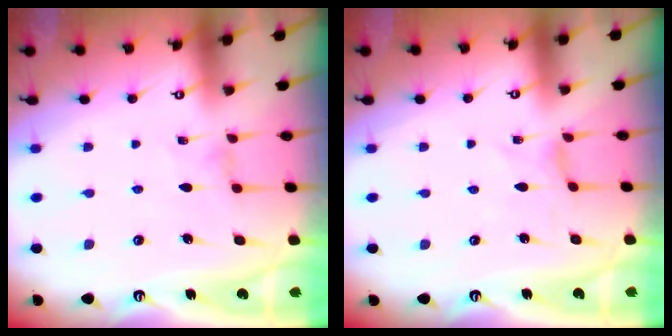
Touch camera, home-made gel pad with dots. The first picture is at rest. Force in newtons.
{"total": 0.0}